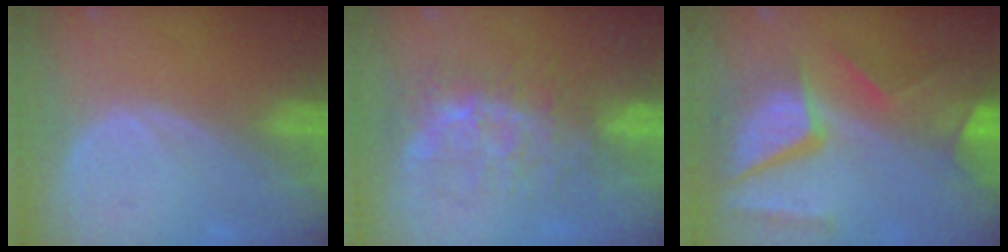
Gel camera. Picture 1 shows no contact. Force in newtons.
{"total": 9.0, "press": 7.6, "slide": 4.8}
{"total": 11.8, "press": 9.8, "slide": 6.6}